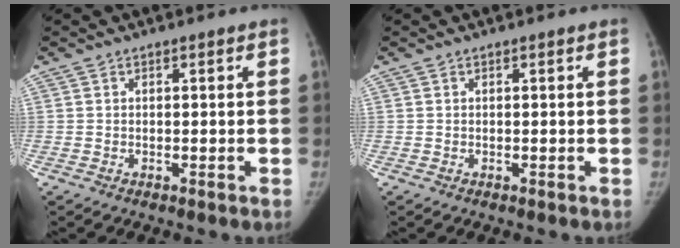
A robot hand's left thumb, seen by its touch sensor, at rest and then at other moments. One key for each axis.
{"total": 0.0}